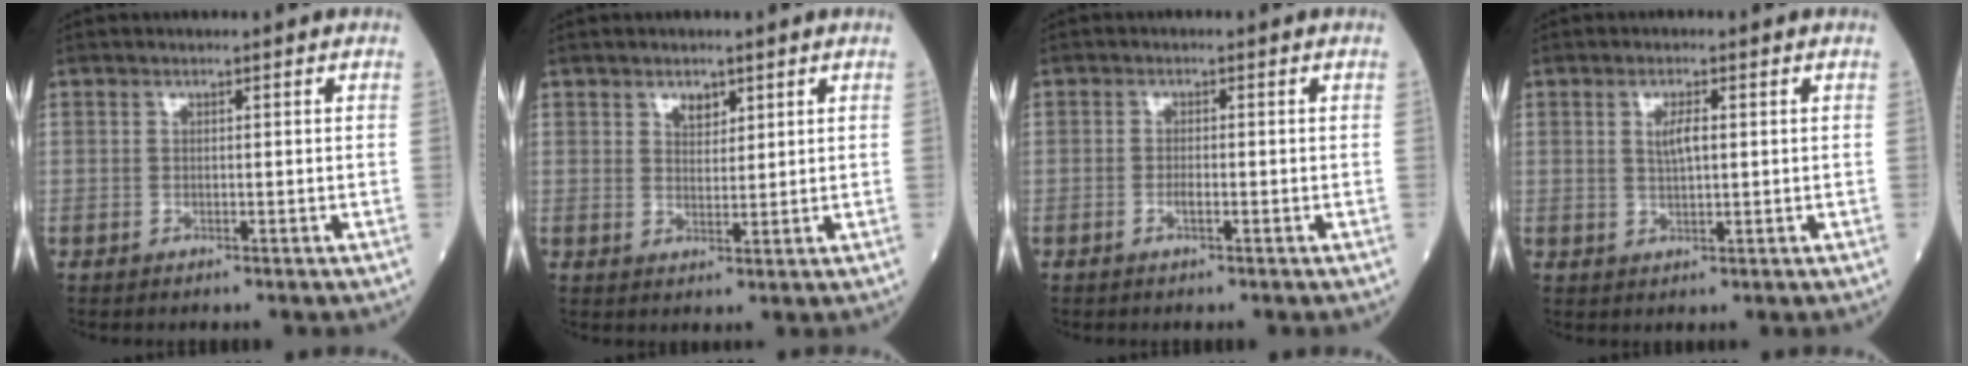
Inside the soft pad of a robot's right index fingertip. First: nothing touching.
{"total": 2.5, "force": [1.6, 1.5, 1.2], "torque": [-0.019, -0.002, 0.030]}
{"total": 1.4, "force": [-0.6, 0.2, 1.3], "torque": [-0.026, 0.001, -0.012]}
{"total": 2.7, "force": [0.6, 0.7, 2.6], "torque": [-0.050, 0.001, 0.013]}